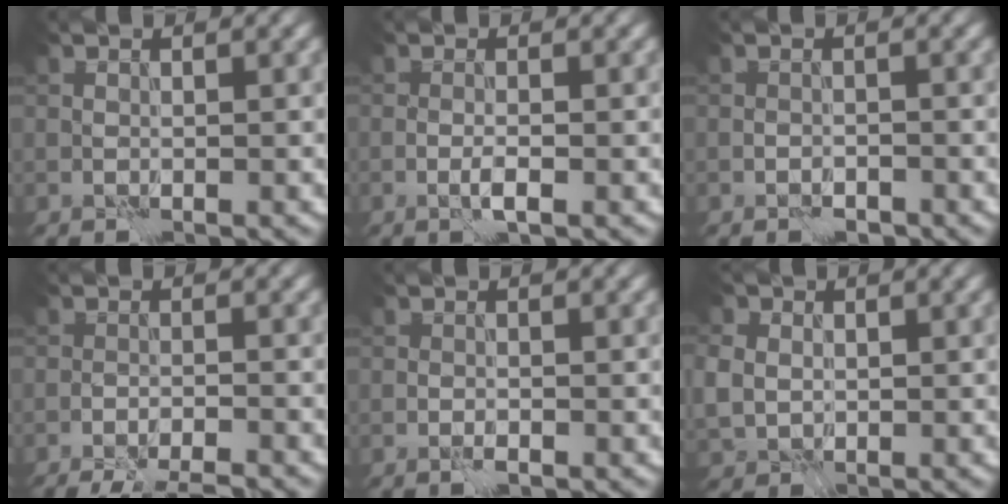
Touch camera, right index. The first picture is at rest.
{"total": 1.0, "force": [-0.5, -0.1, 0.9], "torque": [-0.016, 0.001, -0.010]}
{"total": 1.1, "force": [-1.0, 0.5, 0.2], "torque": [0.001, 0.002, -0.018]}
{"total": 7.3, "force": [-6.7, 1.3, 2.6], "torque": [-0.032, -0.007, -0.090]}
{"total": 0.6, "force": [-0.4, 0.1, 0.4], "torque": [-0.008, 0.000, -0.009]}
{"total": 3.1, "force": [0.5, 2.7, 1.3], "torque": [-0.042, 0.002, 0.012]}